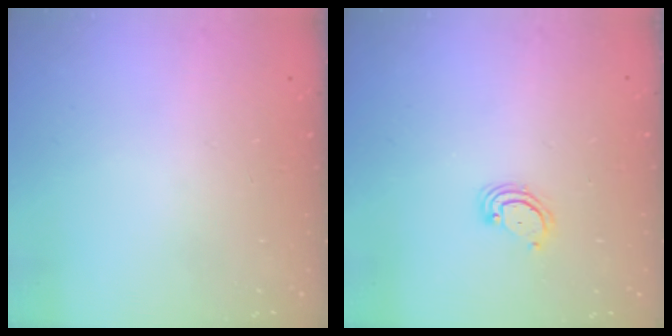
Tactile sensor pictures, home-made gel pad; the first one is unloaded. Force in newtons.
{"total": 2.9, "press": 2.9, "slide": 0.3}